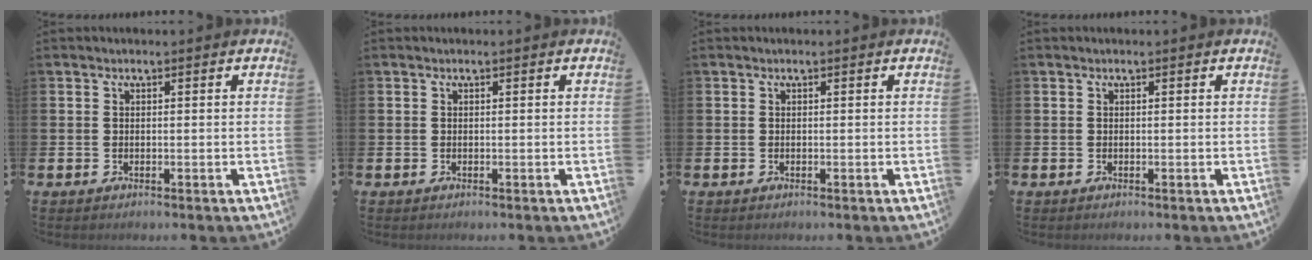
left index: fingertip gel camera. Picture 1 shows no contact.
{"total": 0.0}
{"total": 0.0}
{"total": 0.0}